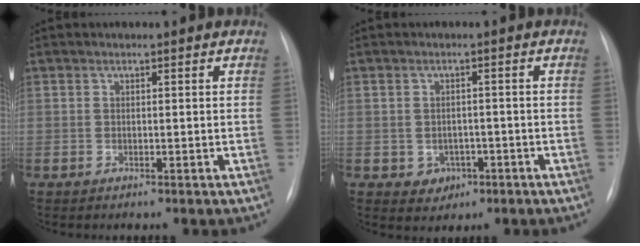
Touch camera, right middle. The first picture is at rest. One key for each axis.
{"total": 3.3, "fx": -1.3, "fy": 2.7, "fz": 1.2, "tx": -0.010, "ty": 0.007, "tz": -0.007}